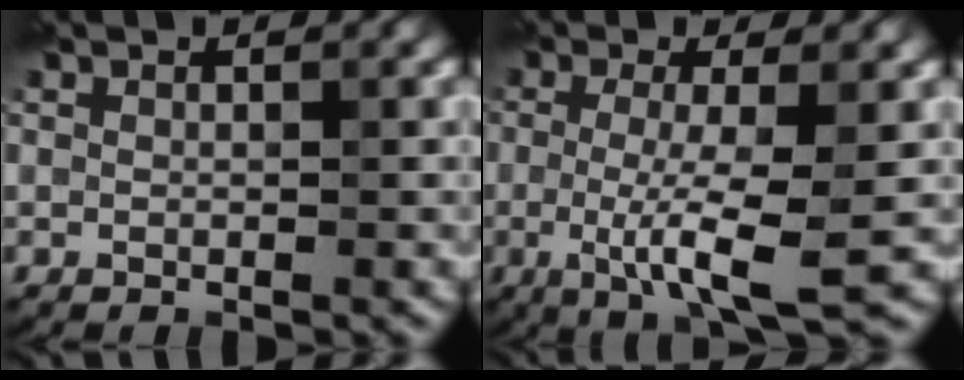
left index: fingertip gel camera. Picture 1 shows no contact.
{"total": 6.3, "force": [-0.9, 1.3, 6.1], "torque": [-0.112, -0.017, -0.017]}